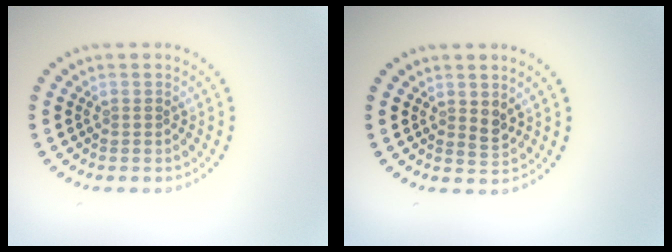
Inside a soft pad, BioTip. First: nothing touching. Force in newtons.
{"total": 1.2, "press": 1.0, "slide": 0.5}